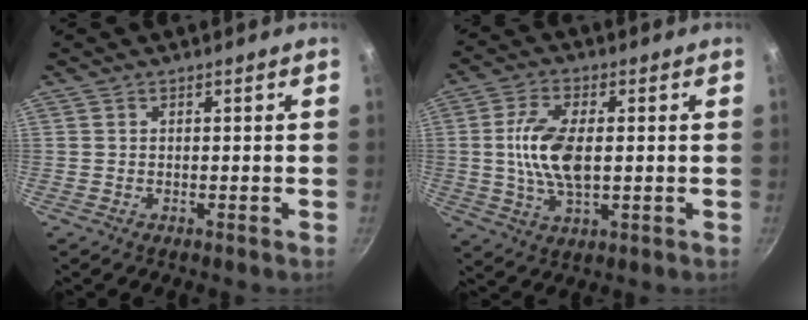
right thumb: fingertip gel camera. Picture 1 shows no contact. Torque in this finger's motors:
{"motor_torque": [1.68, 1.77, 1.33, -0.54, 0.16]}